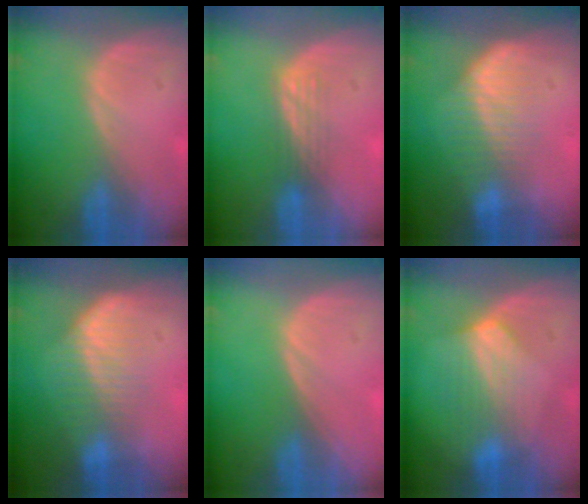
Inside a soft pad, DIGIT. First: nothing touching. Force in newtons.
{"total": 2.9, "press": 2.6, "slide": 1.4}
{"total": 6.5, "press": 6.0, "slide": 2.4}
{"total": 6.5, "press": 6.0, "slide": 2.4}
{"total": 0.0}
{"total": 7.2, "press": 6.5, "slide": 3.1}